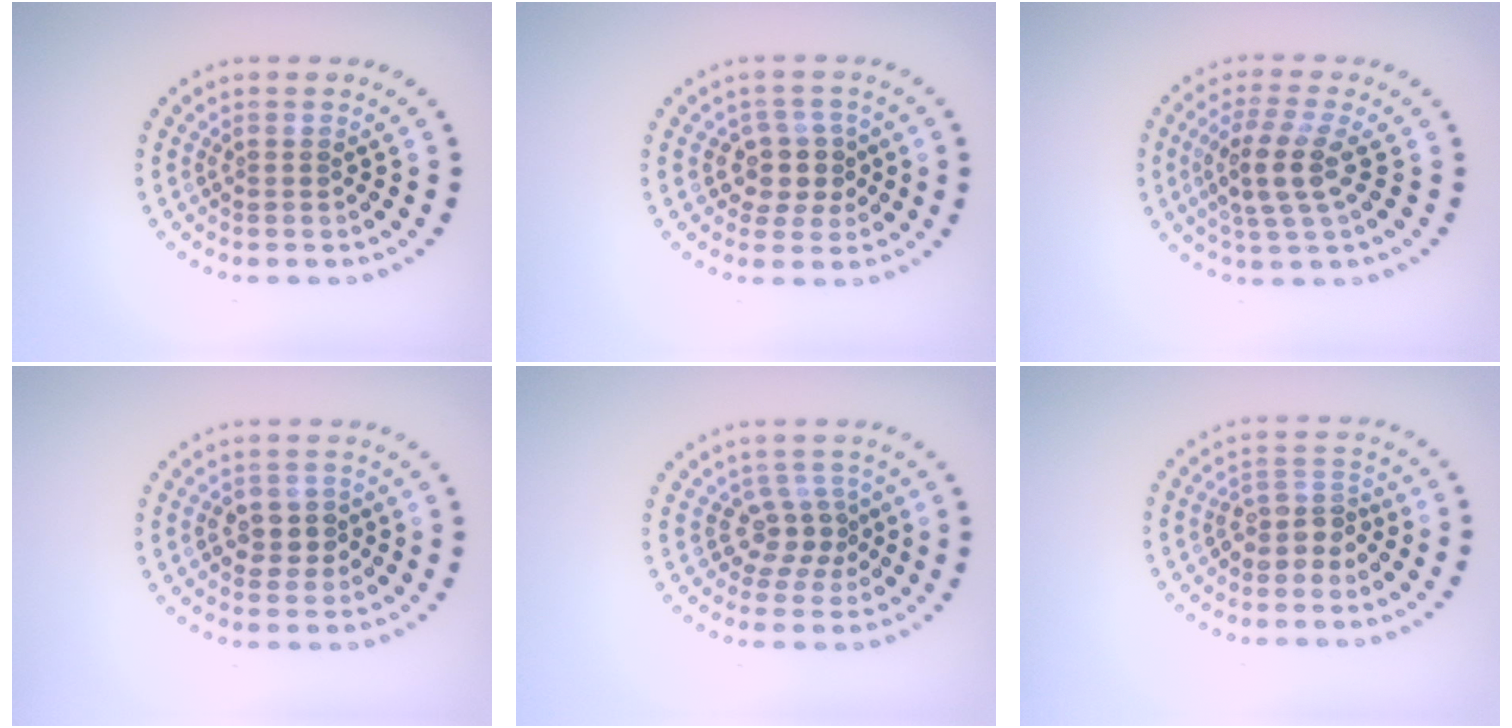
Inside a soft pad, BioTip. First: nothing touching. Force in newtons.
{"total": 2.9, "press": 2.6, "slide": 1.4}
{"total": 3.8, "press": 3.3, "slide": 2.0}
{"total": 2.5, "press": 2.5, "slide": 0.4}
{"total": 2.6, "press": 1.8, "slide": 1.9}
{"total": 2.6, "press": 2.0, "slide": 1.6}